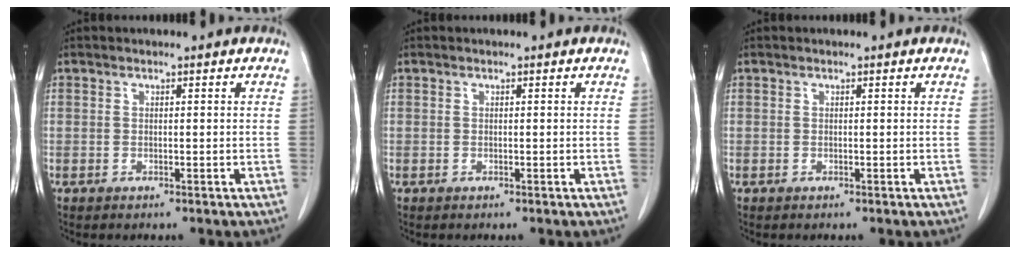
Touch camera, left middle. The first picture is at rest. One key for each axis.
{"total": 0.0}
{"total": 0.0}